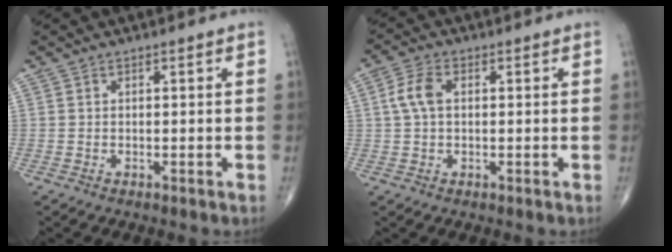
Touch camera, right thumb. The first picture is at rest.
{"total": 4.9, "force": [0.7, 2.9, 3.8], "torque": [-0.087, 0.013, 0.011]}